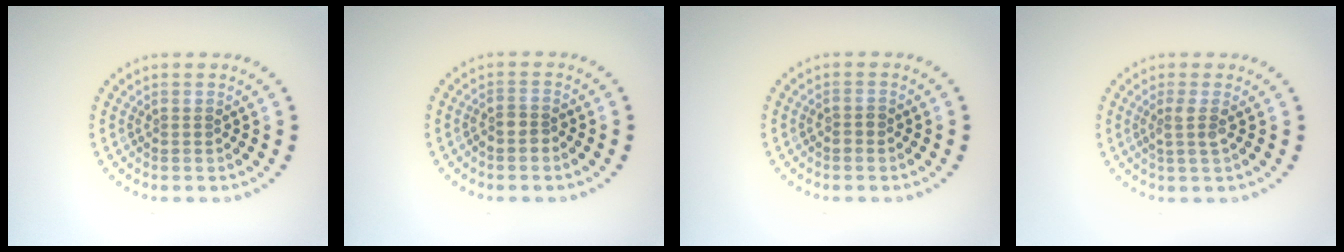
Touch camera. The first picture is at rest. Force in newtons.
{"total": 1.5, "press": 1.4, "slide": 0.7}
{"total": 0.9, "press": 0.9, "slide": 0.3}
{"total": 1.6, "press": 1.2, "slide": 1.1}